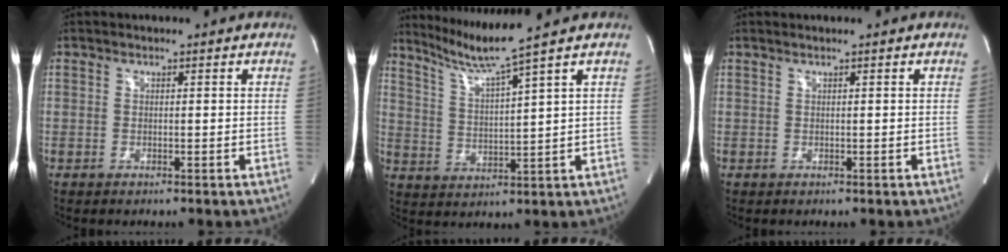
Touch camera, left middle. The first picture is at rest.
{"total": 8.1, "force": [6.5, -3.0, 3.7], "torque": [-0.077, -0.017, 0.128]}
{"total": 0.6, "force": [0.5, -0.2, 0.4], "torque": [-0.015, 0.009, 0.016]}